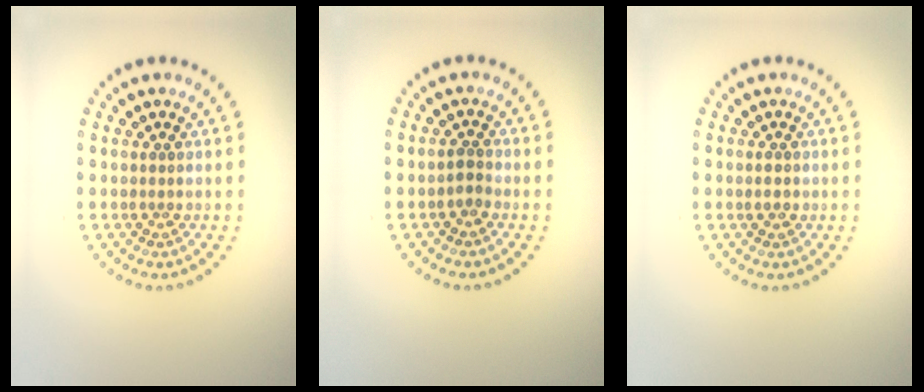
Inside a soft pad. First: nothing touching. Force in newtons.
{"total": 1.2, "press": 0.9, "slide": 0.8}
{"total": 1.1, "press": 1.1, "slide": 0.1}